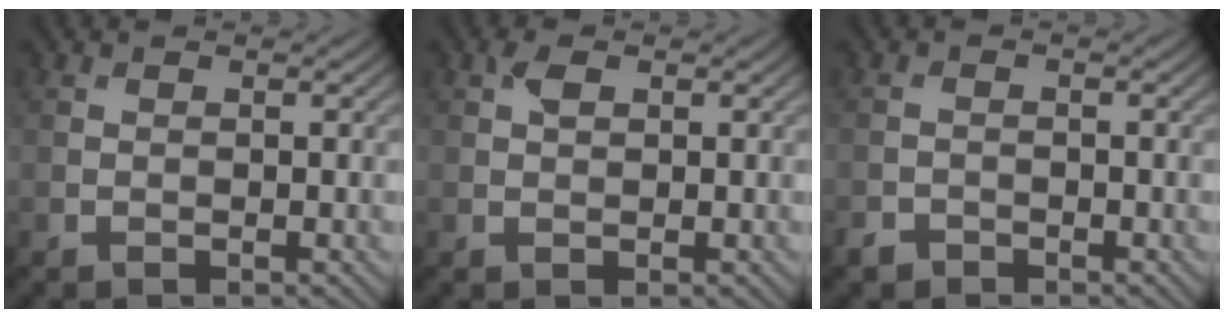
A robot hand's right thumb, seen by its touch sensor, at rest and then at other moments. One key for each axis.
{"total": 1.5, "fx": 0.6, "fy": 0.8, "fz": 1.1, "tx": -0.023, "ty": 0.003, "tz": 0.011}
{"total": 1.4, "fx": -1.2, "fy": 0.7, "fz": 0.2, "tx": -0.003, "ty": -0.001, "tz": -0.026}